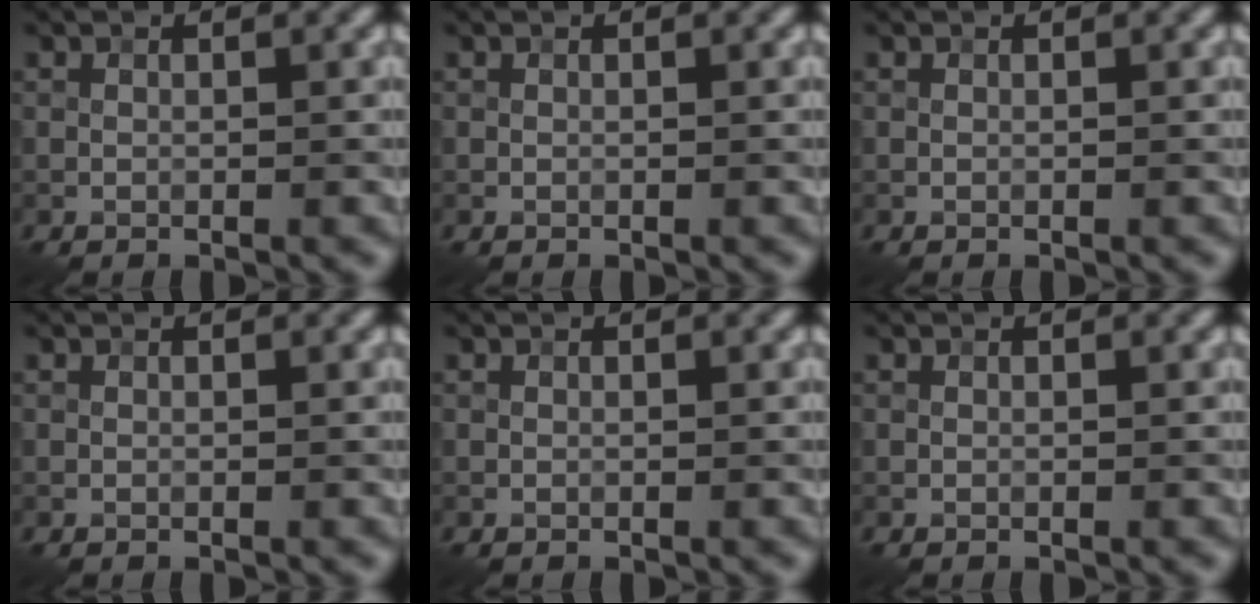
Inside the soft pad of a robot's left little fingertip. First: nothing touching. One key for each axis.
{"total": 0.0}
{"total": 0.0}
{"total": 0.0}
{"total": 0.0}
{"total": 0.0}